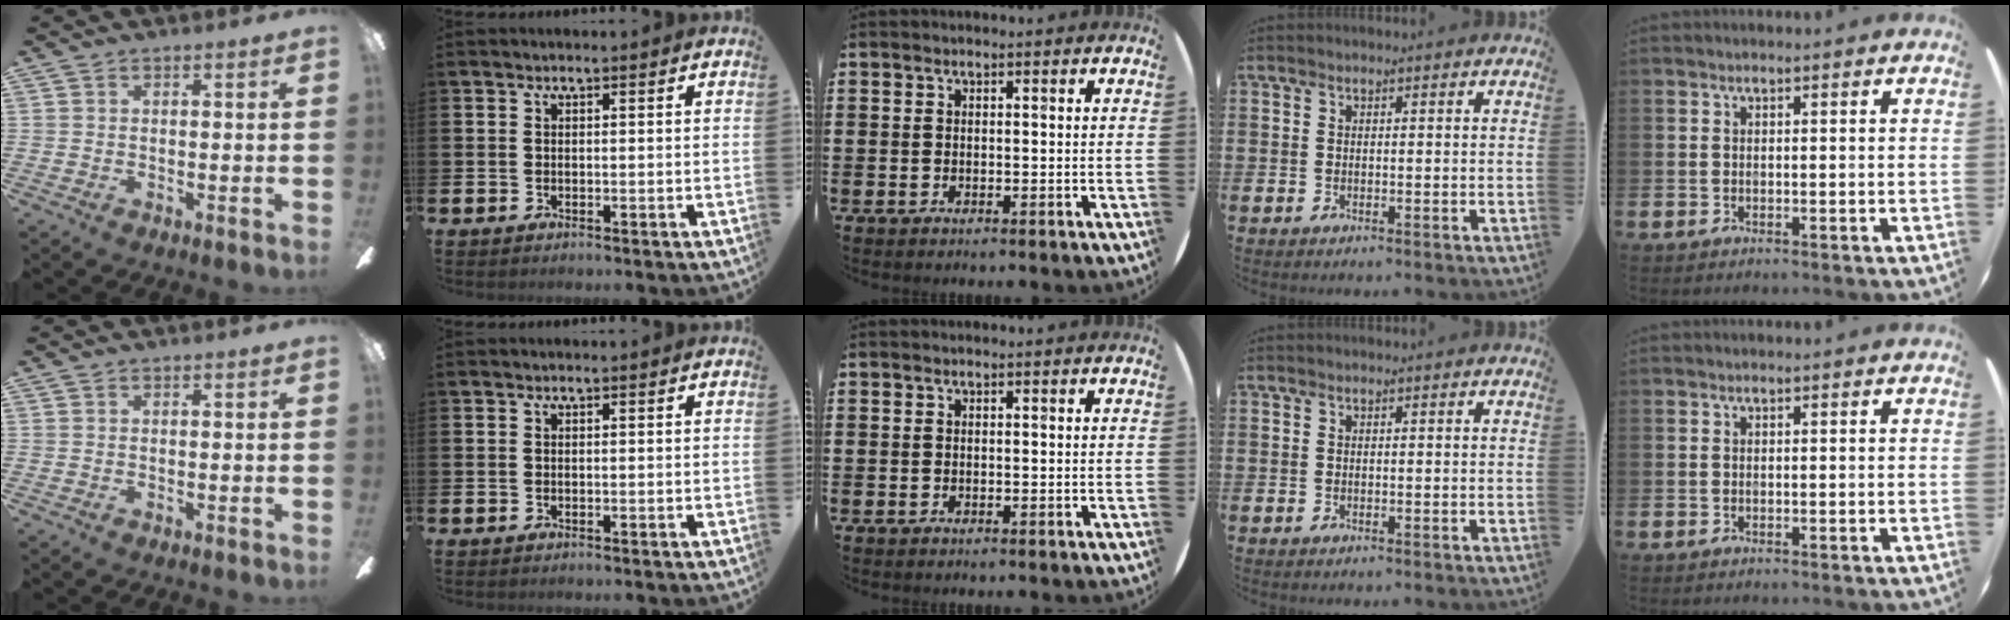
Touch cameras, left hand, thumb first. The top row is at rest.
{}